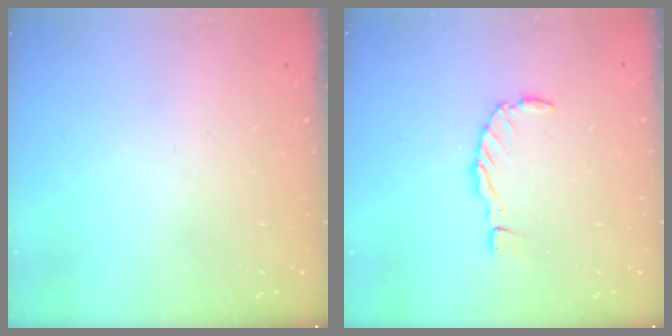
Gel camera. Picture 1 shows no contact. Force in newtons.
{"total": 0.0}